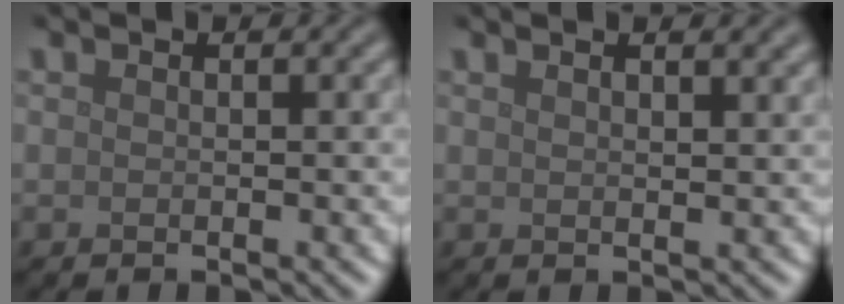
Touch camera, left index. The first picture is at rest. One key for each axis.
{"total": 3.2, "fx": 2.2, "fy": 1.2, "fz": 2.1, "tx": -0.004, "ty": 0.012, "tz": 0.011}